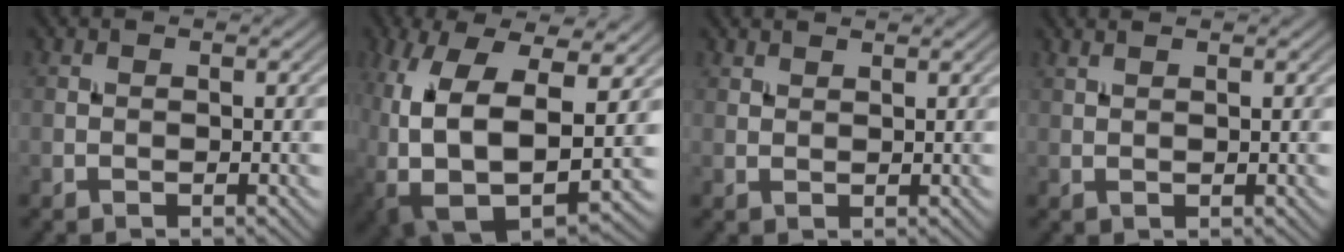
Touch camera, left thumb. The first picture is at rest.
{"total": 15.5, "force": [1.2, 8.8, 12.7], "torque": [-0.255, -0.033, 0.041]}
{"total": 1.1, "force": [1.0, 0.1, 0.3], "torque": [-0.010, 0.000, 0.022]}
{"total": 1.5, "force": [1.1, 0.3, 0.9], "torque": [-0.016, 0.002, 0.012]}